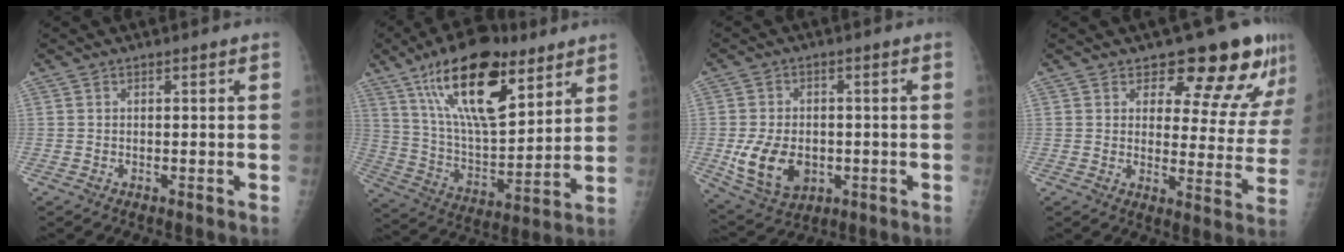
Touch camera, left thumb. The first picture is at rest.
{"total": 23.0, "force": [12.6, 9.7, 16.6], "torque": [-0.259, -0.048, 0.225]}
{"total": 11.1, "force": [-1.9, 8.0, 7.4], "torque": [-0.118, -0.003, -0.018]}
{"total": 14.1, "force": [11.1, 5.7, 6.5], "torque": [-0.025, -0.078, 0.124]}